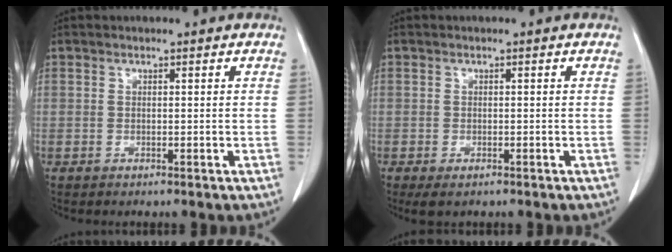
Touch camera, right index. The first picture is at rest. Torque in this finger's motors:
{"motor_torque": [0.27, -0.24, 0.06, 0.00]}